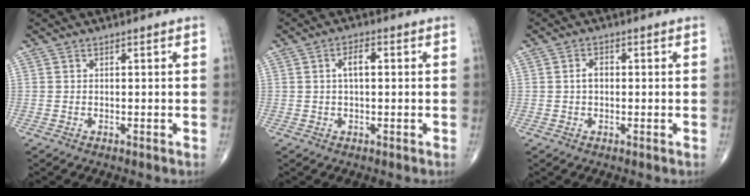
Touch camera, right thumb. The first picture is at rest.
{"total": 3.6, "force": [0.5, 1.6, 3.1], "torque": [-0.053, 0.008, 0.006]}
{"total": 2.2, "force": [0.0, 1.5, 1.6], "torque": [-0.023, 0.008, -0.003]}